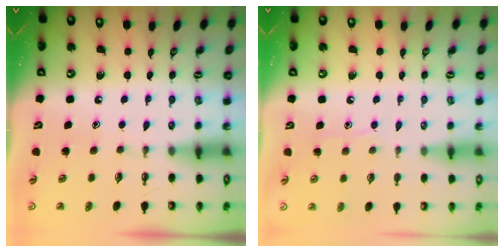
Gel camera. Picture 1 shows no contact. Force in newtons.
{"total": 6.5, "press": 6.5, "slide": 0.7}